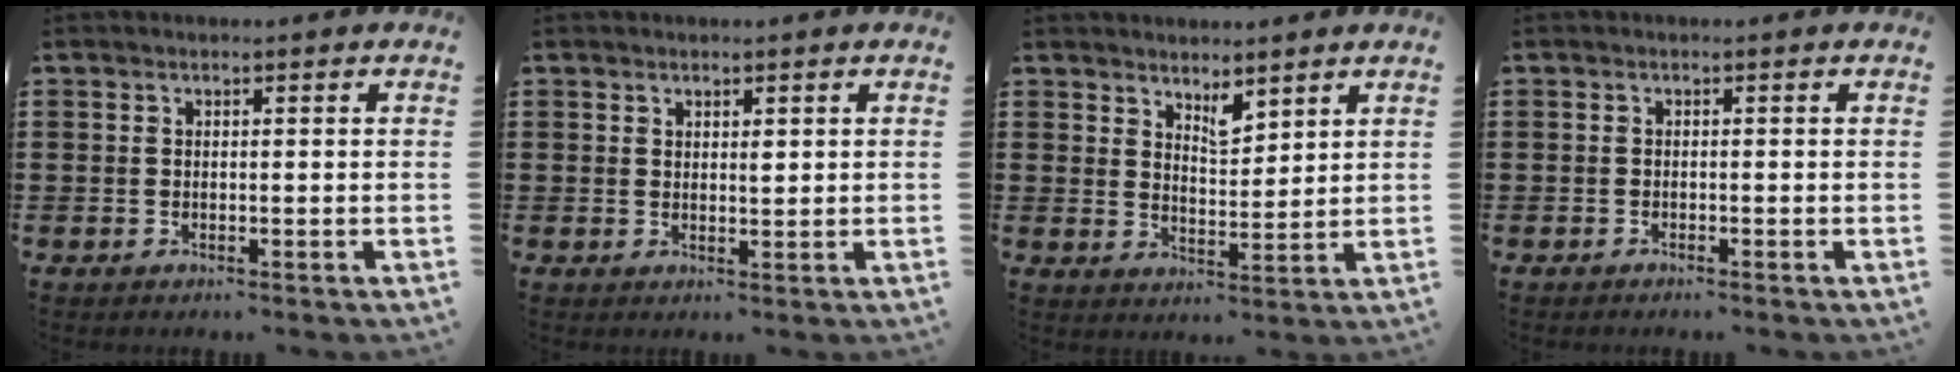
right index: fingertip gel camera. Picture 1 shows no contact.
{"total": 1.3, "force": [0.8, 0.7, 0.8], "torque": [-0.008, 0.001, 0.013]}
{"total": 3.8, "force": [3.4, 1.2, 1.3], "torque": [-0.025, -0.006, 0.061]}
{"total": 0.6, "force": [-0.6, 0.0, 0.1], "torque": [-0.003, -0.003, -0.011]}